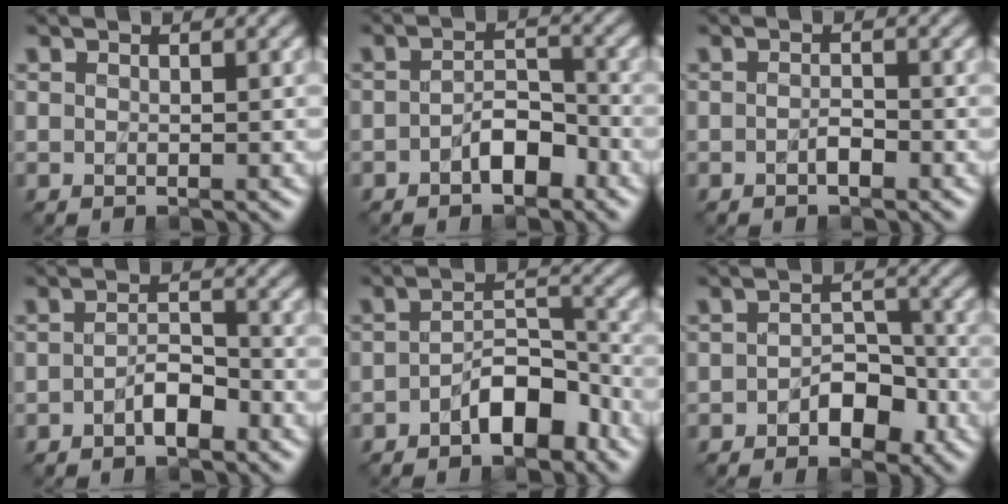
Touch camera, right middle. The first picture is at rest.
{"total": 2.9, "force": [-1.6, 1.4, 2.0], "torque": [-0.030, 0.011, -0.029]}
{"total": 1.0, "force": [-0.5, 0.4, 0.8], "torque": [-0.017, 0.002, -0.011]}
{"total": 2.3, "force": [-1.3, 0.9, 1.6], "torque": [-0.027, 0.008, -0.026]}
{"total": 4.7, "force": [-2.6, 2.1, 3.4], "torque": [-0.051, 0.014, -0.044]}
{"total": 3.4, "force": [-1.6, 2.1, 2.2], "torque": [-0.029, 0.008, -0.025]}